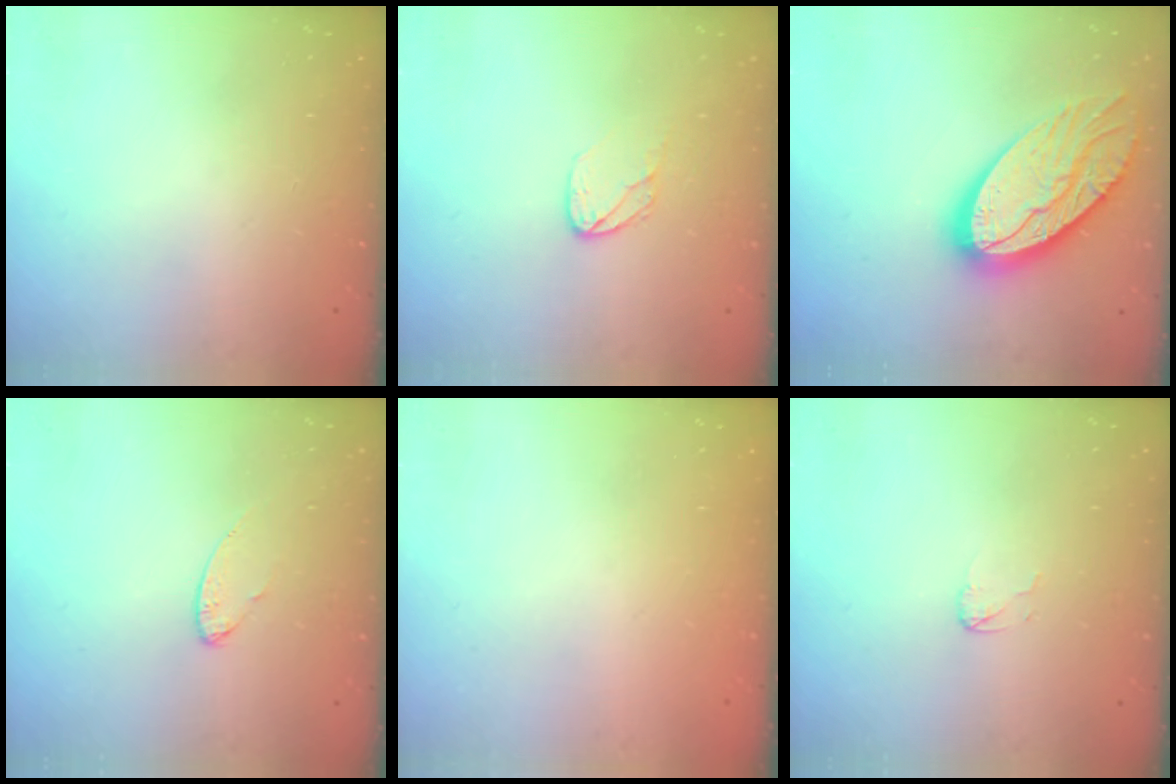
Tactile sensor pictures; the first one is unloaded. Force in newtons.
{"total": 6.6, "press": 6.6, "slide": 0.5}
{"total": 20.5, "press": 20.4, "slide": 1.6}
{"total": 6.2, "press": 6.2, "slide": 0.5}
{"total": 0.0}
{"total": 2.9, "press": 2.8, "slide": 0.3}